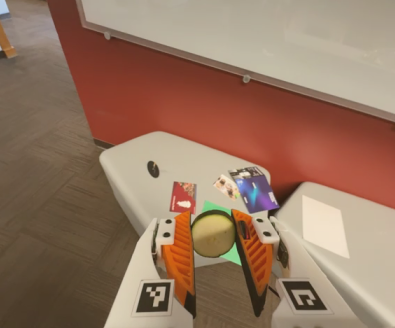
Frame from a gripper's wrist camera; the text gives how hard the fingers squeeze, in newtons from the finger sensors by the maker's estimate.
{"total": 12.0, "left": 13.9, "right": 10.2}